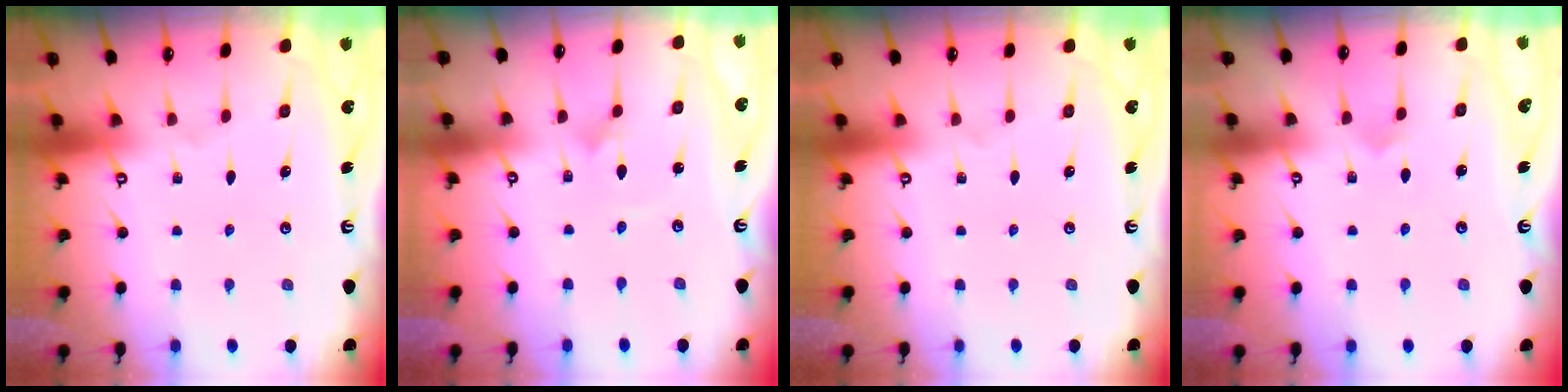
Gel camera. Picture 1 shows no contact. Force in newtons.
{"total": 2.5, "press": 2.5, "slide": 0.1}
{"total": 0.0}
{"total": 4.1, "press": 4.1, "slide": 0.2}